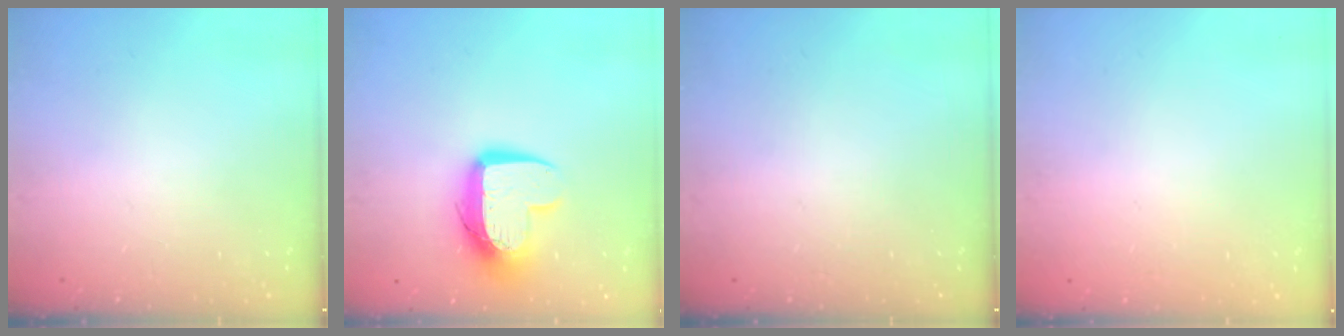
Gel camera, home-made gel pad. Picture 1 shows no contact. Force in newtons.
{"total": 12.3, "press": 12.3, "slide": 0.9}
{"total": 0.0}
{"total": 0.0}